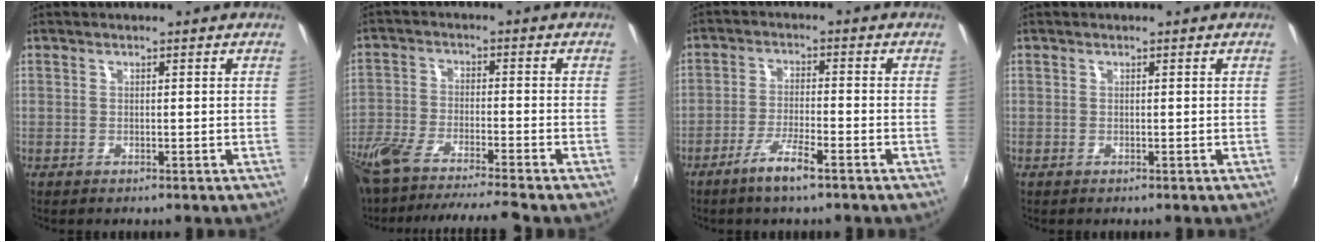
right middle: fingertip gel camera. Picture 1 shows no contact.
{"total": 13.8, "force": [-12.2, 0.4, 6.5], "torque": [-0.145, -0.026, -0.215]}
{"total": 5.8, "force": [-4.0, 0.5, 4.2], "torque": [-0.094, -0.003, -0.076]}
{"total": 0.0}